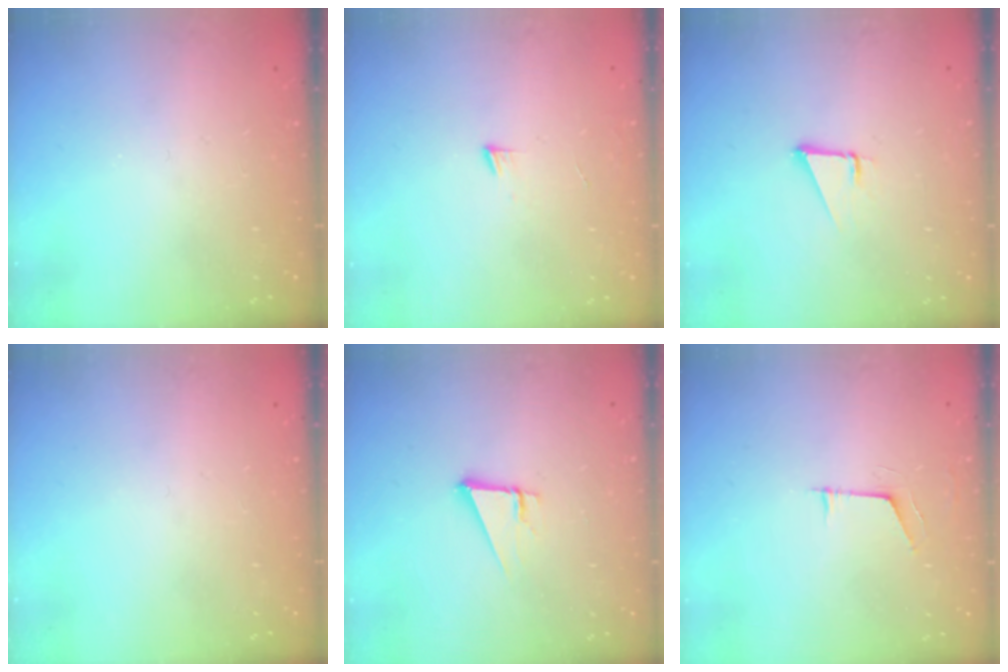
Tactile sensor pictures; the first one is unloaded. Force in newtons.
{"total": 4.0, "press": 3.9, "slide": 0.4}
{"total": 1.9, "press": 1.9, "slide": 0.0}
{"total": 0.0}
{"total": 3.6, "press": 3.6, "slide": 0.3}
{"total": 4.4, "press": 4.3, "slide": 0.7}